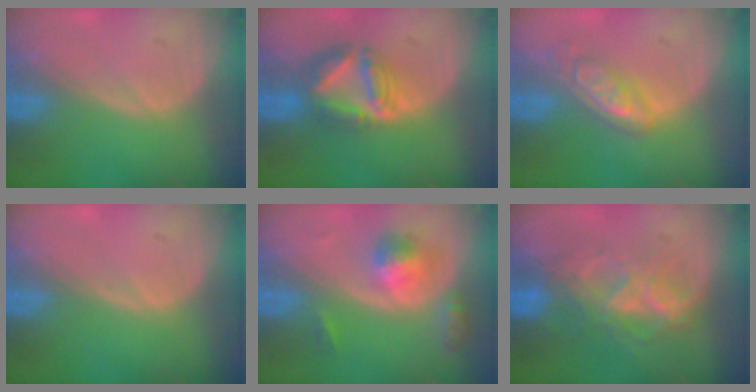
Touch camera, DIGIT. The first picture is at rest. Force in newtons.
{"total": 7.3, "press": 6.4, "slide": 3.5}
{"total": 5.6, "press": 4.9, "slide": 2.8}
{"total": 0.0}
{"total": 5.3, "press": 4.9, "slide": 1.9}
{"total": 6.9, "press": 6.7, "slide": 1.6}